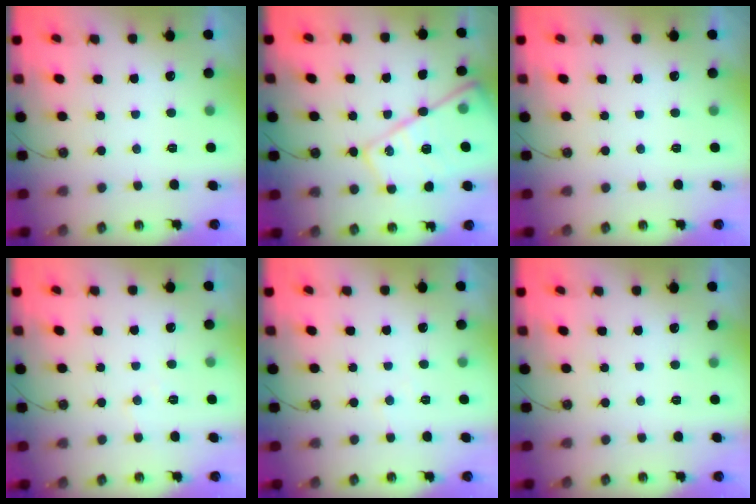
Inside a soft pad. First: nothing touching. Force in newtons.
{"total": 20.2, "press": 20.1, "slide": 1.3}
{"total": 0.0}
{"total": 4.7, "press": 4.7, "slide": 0.8}
{"total": 4.4, "press": 4.3, "slide": 0.6}
{"total": 0.0}